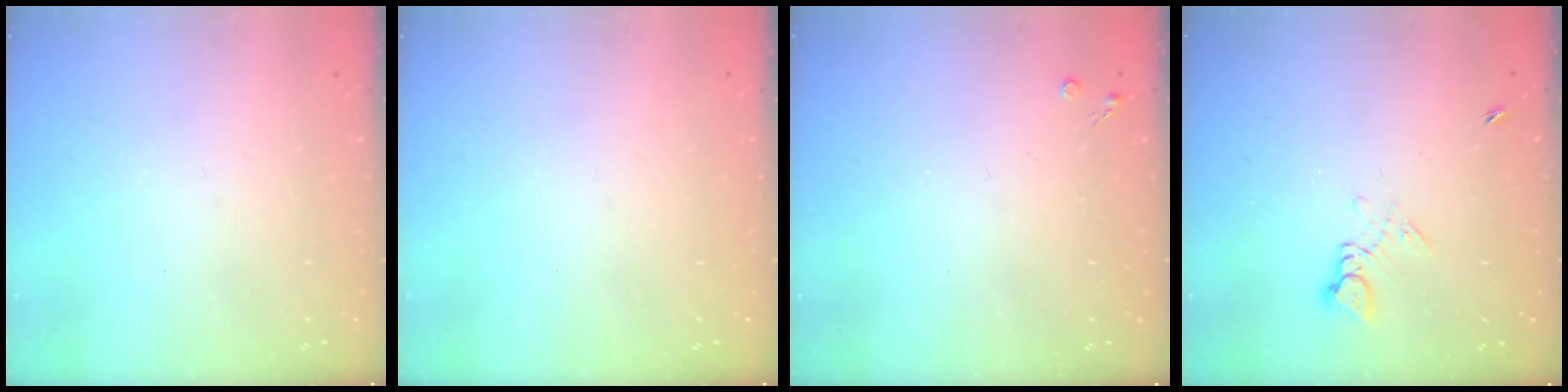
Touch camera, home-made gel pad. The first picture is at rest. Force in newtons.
{"total": 0.0}
{"total": 2.1, "press": 2.1, "slide": 0.4}
{"total": 4.4, "press": 4.4, "slide": 0.1}